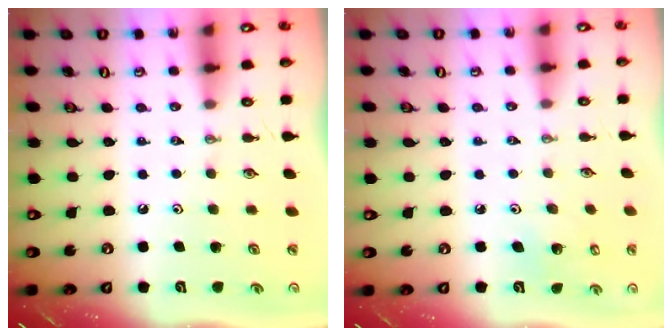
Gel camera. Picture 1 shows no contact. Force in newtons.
{"total": 4.3, "press": 4.3, "slide": 0.3}